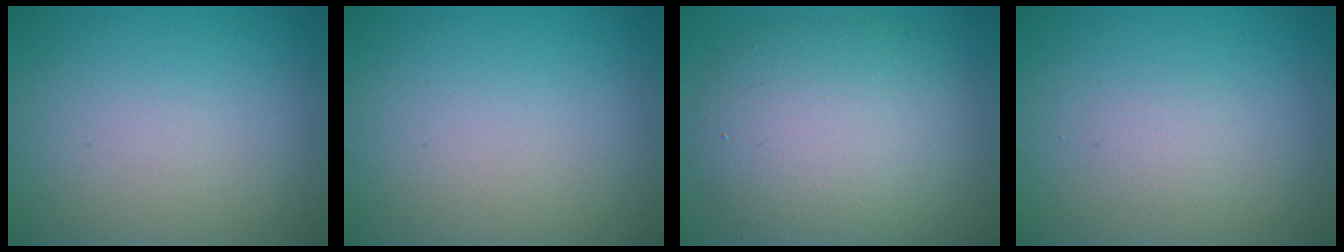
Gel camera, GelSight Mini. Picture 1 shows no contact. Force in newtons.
{"total": 0.0}
{"total": 8.4, "press": 8.4, "slide": 0.4}
{"total": 1.0, "press": 1.0, "slide": 0.1}